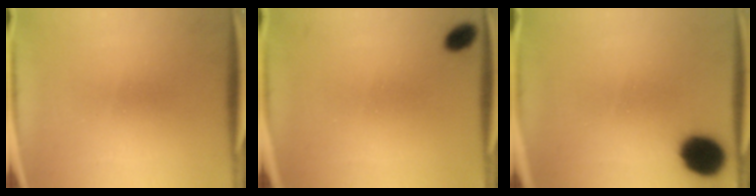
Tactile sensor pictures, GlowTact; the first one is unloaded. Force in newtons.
{"total": 3.3}
{"total": 12.7}